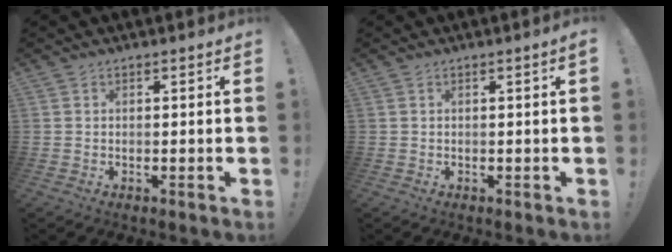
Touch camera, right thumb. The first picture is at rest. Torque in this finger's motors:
{"motor_torque": [-0.11, 0.06, 0.27, -0.02, 0.13]}